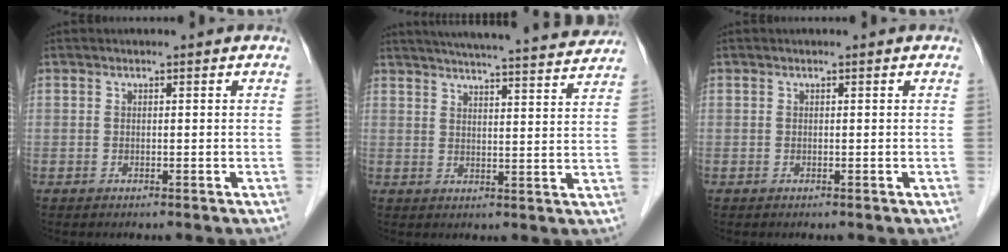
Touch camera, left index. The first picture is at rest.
{"total": 22.4, "force": [20.8, 1.0, 8.3], "torque": [-0.126, -0.011, 0.261]}
{"total": 0.0}